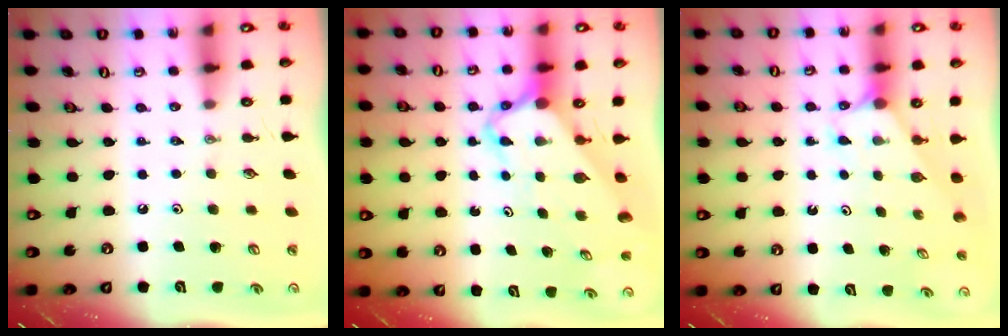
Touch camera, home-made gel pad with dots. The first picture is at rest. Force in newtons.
{"total": 4.8, "press": 4.8, "slide": 0.4}
{"total": 2.3, "press": 2.3, "slide": 0.2}